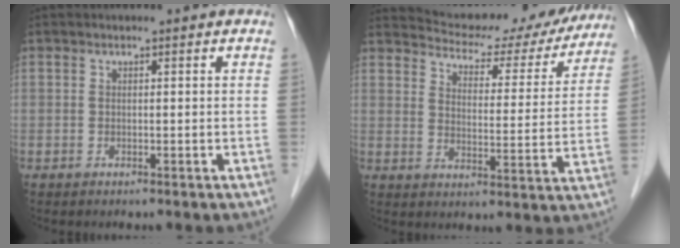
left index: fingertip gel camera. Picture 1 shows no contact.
{"total": 20.7, "force": [19.2, 5.2, 5.7], "torque": [-0.075, -0.019, 0.240]}